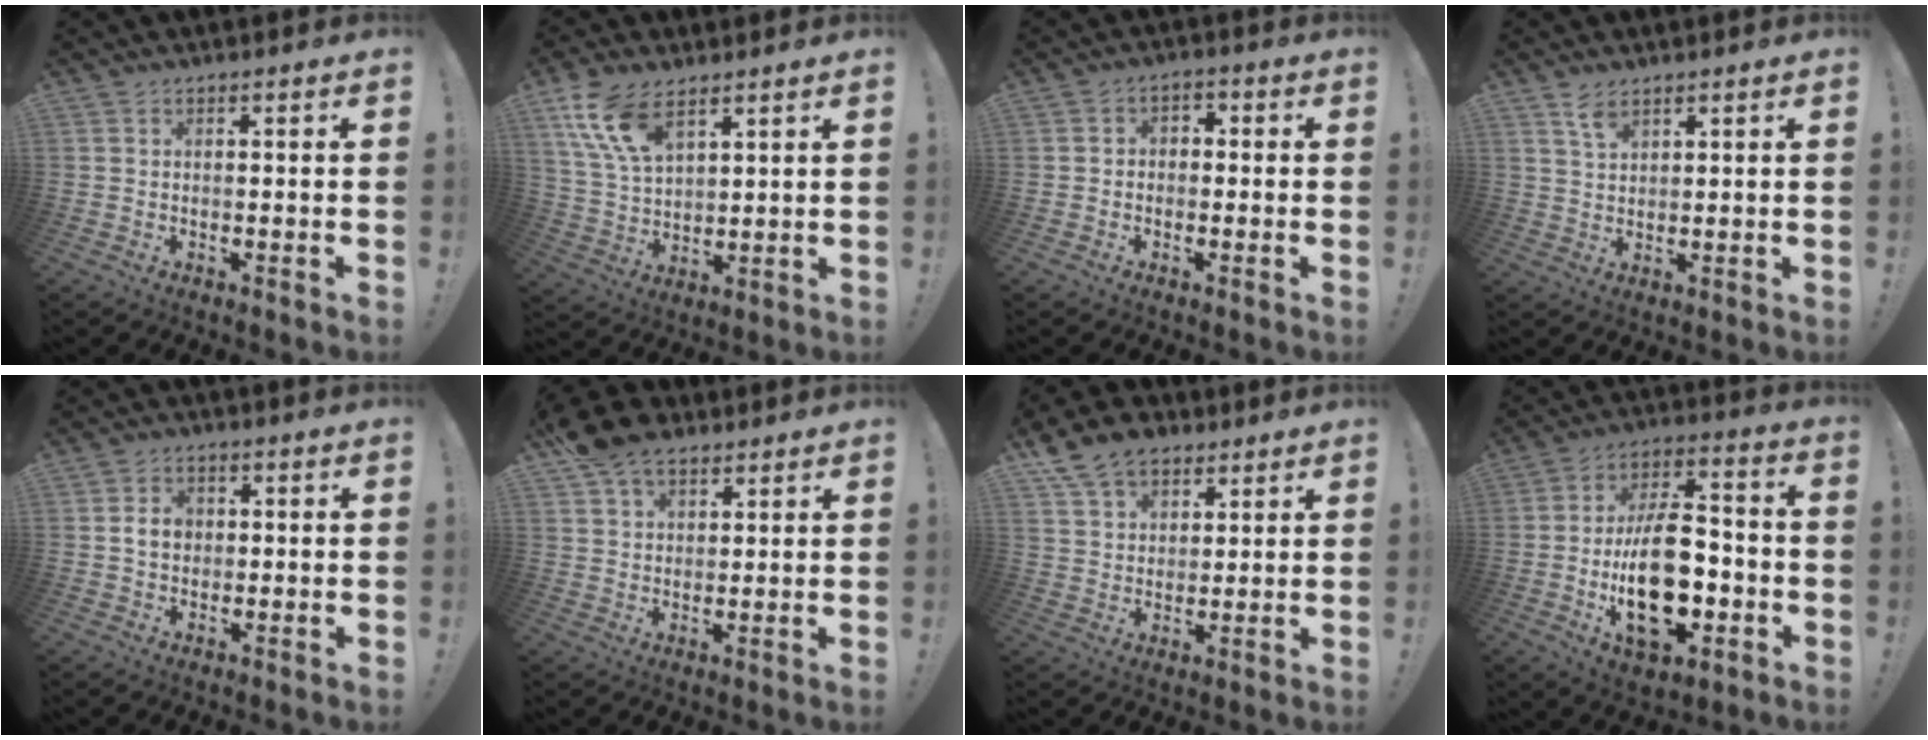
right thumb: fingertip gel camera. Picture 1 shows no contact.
{"total": 12.6, "force": [7.7, 6.4, 7.6], "torque": [-0.159, -0.024, 0.148]}
{"total": 3.0, "force": [-1.8, 2.1, 1.3], "torque": [-0.019, 0.013, -0.032]}
{"total": 4.2, "force": [3.1, 1.7, 2.3], "torque": [-0.038, -0.019, 0.055]}
{"total": 4.7, "force": [0.3, 3.7, 2.8], "torque": [-0.037, 0.004, 0.003]}
{"total": 10.2, "force": [6.8, 5.9, 4.7], "torque": [-0.081, -0.027, 0.133]}
{"total": 11.5, "force": [7.7, 7.5, 4.2], "torque": [-0.072, -0.039, 0.152]}
{"total": 22.1, "force": [-4.7, 12.3, 17.8], "torque": [-0.306, 0.022, -0.071]}